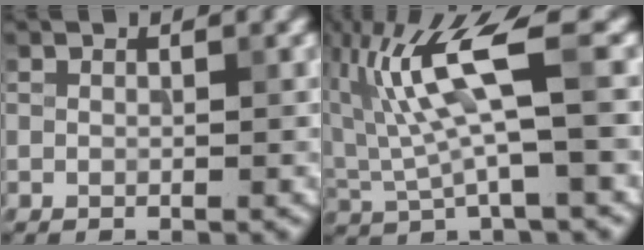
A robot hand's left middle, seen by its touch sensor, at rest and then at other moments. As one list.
[{"total": 7.5, "force": [1.7, 1.6, 7.1], "torque": [-0.151, 0.007, 0.033]}]